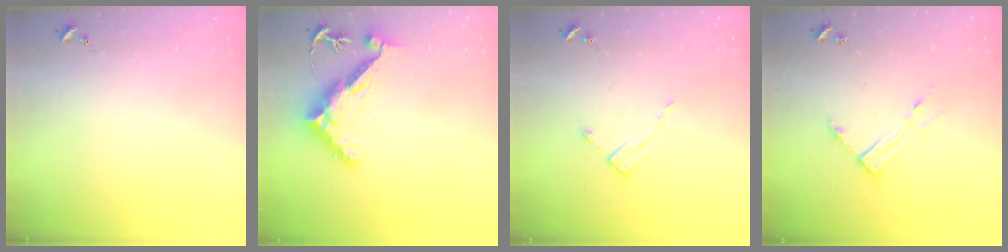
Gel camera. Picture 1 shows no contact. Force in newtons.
{"total": 11.7, "press": 11.7, "slide": 0.9}
{"total": 2.6, "press": 2.6, "slide": 0.3}
{"total": 7.4, "press": 7.4, "slide": 0.6}